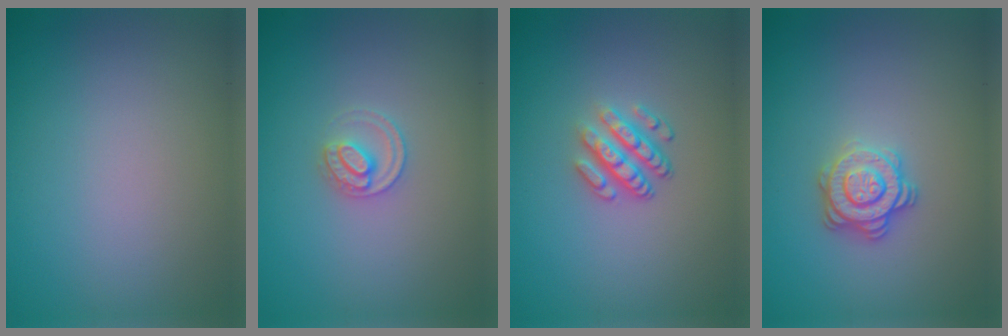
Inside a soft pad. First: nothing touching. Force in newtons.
{"total": 2.1, "press": 2.1, "slide": 0.2}
{"total": 3.3, "press": 2.5, "slide": 2.2}
{"total": 2.9, "press": 2.8, "slide": 0.9}